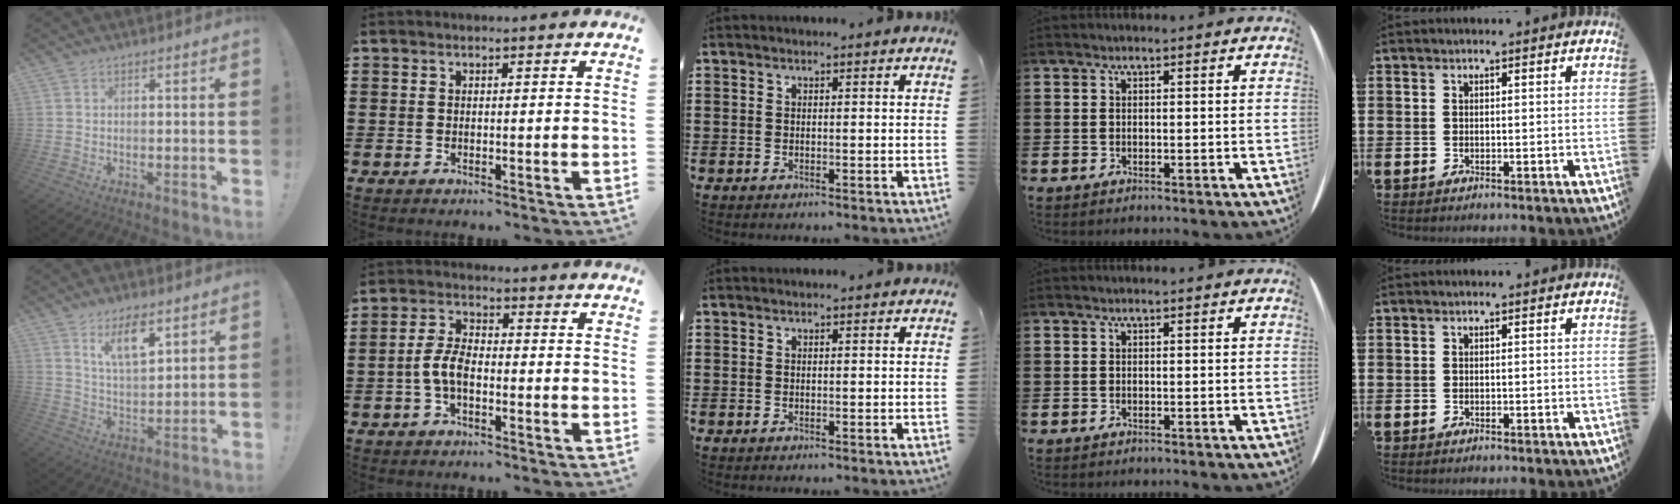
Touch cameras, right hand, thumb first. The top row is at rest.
{"thumb": {"total": 10.0, "force": [6.4, 3.5, 6.8], "torque": [-0.108, -0.032, 0.111]}, "index": {"total": 5.1, "force": [-1.6, 2.5, 4.2], "torque": [-0.101, -0.001, -0.036]}}